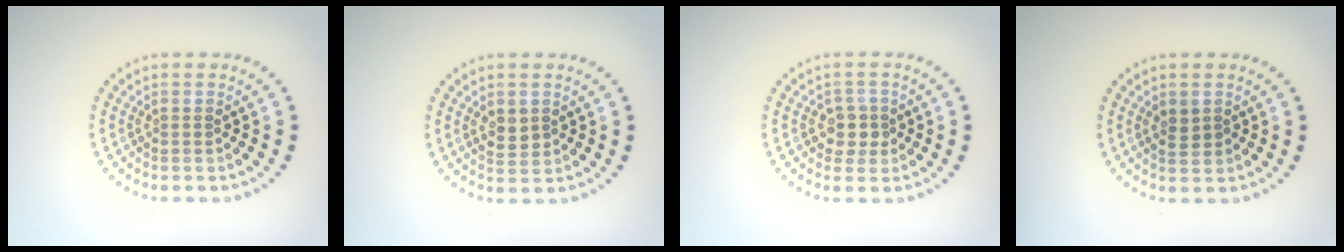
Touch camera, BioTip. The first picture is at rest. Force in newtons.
{"total": 1.9, "press": 1.8, "slide": 0.5}
{"total": 2.2, "press": 2.0, "slide": 0.8}
{"total": 1.6, "press": 1.6, "slide": 0.3}